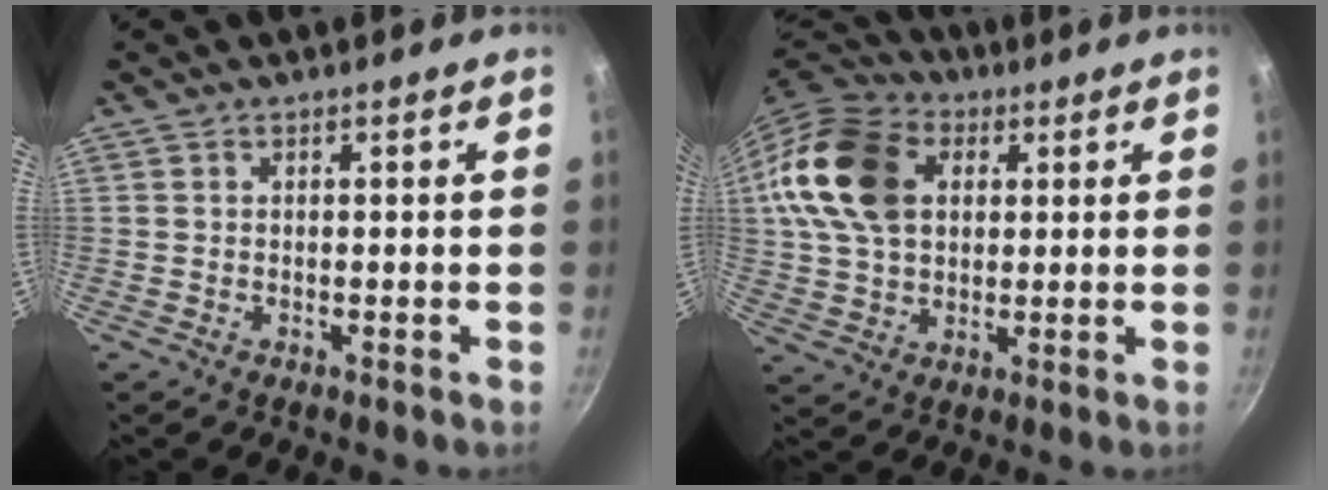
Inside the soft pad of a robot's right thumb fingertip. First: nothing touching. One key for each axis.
{"total": 18.5, "fx": 4.6, "fy": 13.1, "fz": 12.2, "tx": -0.220, "ty": 0.016, "tz": 0.076}